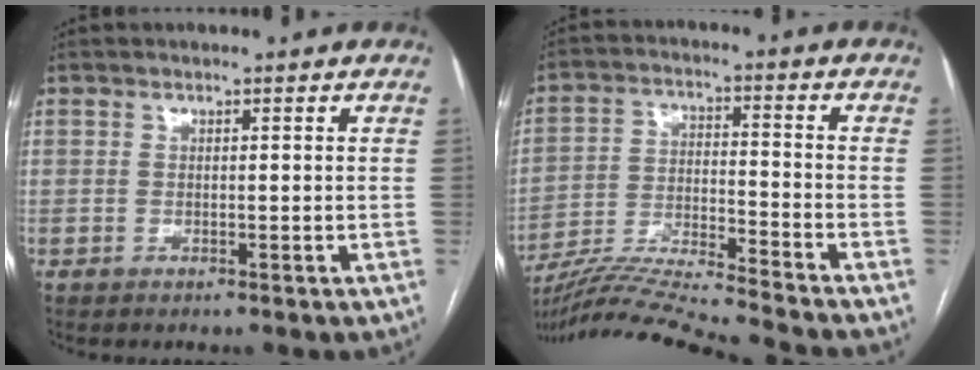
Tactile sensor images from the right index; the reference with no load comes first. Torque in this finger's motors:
{"motor_torque": [-0.33, -1.13, 0.10, 0.09]}